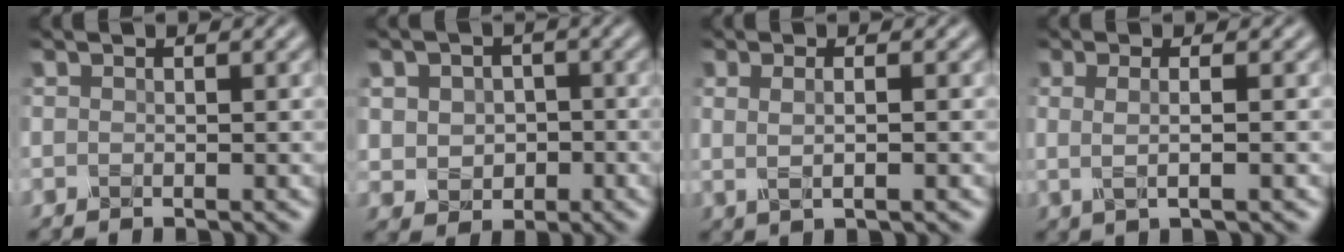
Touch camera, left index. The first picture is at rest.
{"total": 4.1, "force": [0.1, 3.5, 2.1], "torque": [-0.035, 0.001, -0.008]}
{"total": 2.6, "force": [0.6, 1.1, 2.3], "torque": [-0.032, -0.002, 0.001]}
{"total": 2.4, "force": [0.1, 0.8, 2.2], "torque": [-0.041, -0.003, -0.004]}